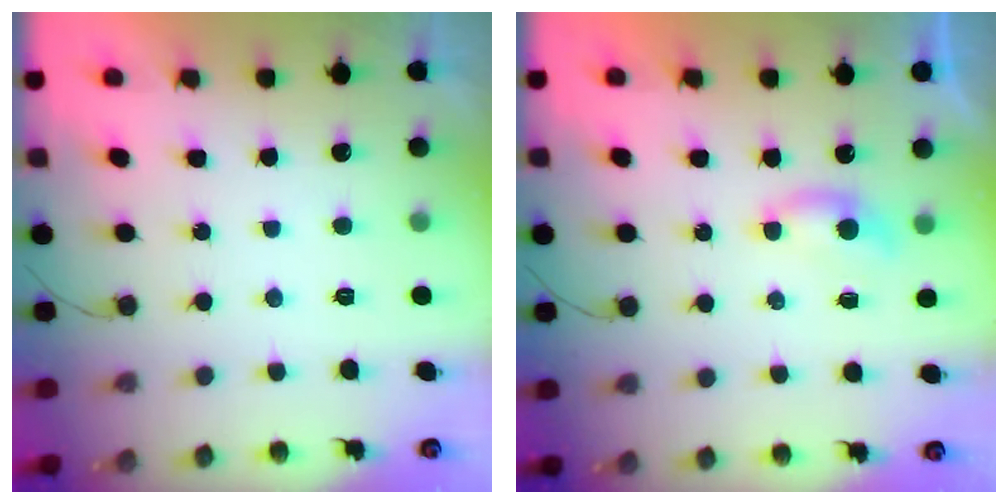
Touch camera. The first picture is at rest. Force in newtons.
{"total": 3.9, "press": 3.9, "slide": 0.5}